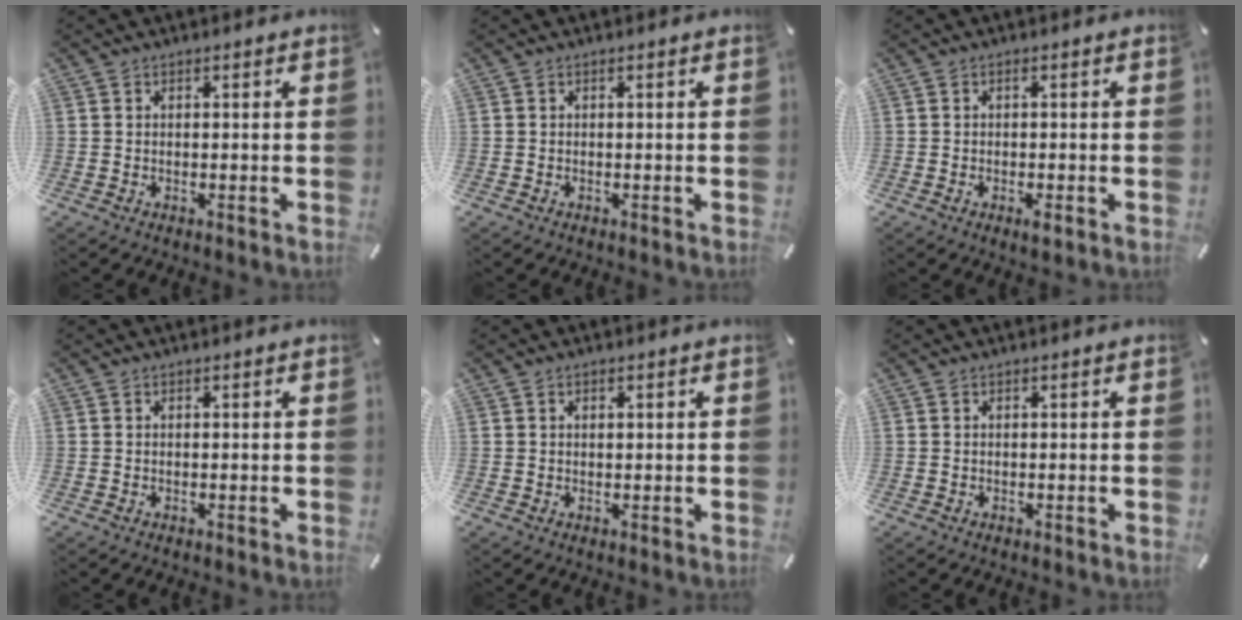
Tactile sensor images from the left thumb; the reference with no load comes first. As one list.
[{"total": 0.0}, {"total": 1.9, "force": [-0.5, 0.6, 1.7], "torque": [-0.036, -0.001, -0.012]}, {"total": 0.0}, {"total": 0.9, "force": [0.3, 0.6, 0.5], "torque": [-0.003, 0.001, 0.003]}, {"total": 0.0}]